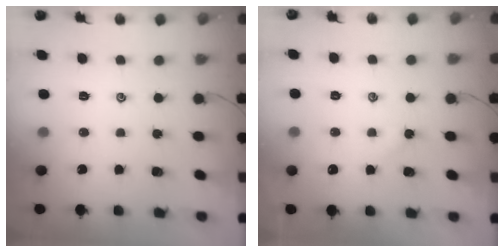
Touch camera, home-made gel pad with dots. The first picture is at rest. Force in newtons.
{"total": 3.4, "press": 3.4, "slide": 0.4}